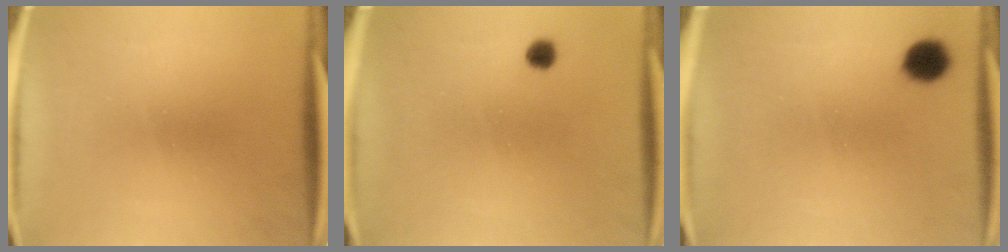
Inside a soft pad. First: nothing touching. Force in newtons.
{"total": 1.8}
{"total": 5.3}